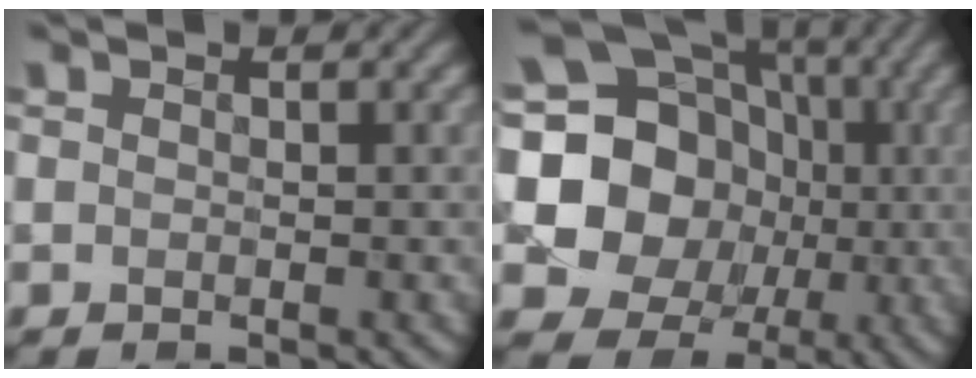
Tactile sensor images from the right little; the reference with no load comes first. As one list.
[{"total": 16.1, "force": [0.8, 14.2, 7.4], "torque": [-0.151, 0.011, -0.019]}]